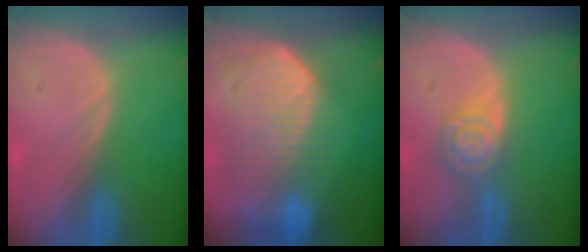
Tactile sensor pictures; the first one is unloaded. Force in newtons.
{"total": 10.5, "press": 9.2, "slide": 5.1}
{"total": 5.4, "press": 4.8, "slide": 2.5}